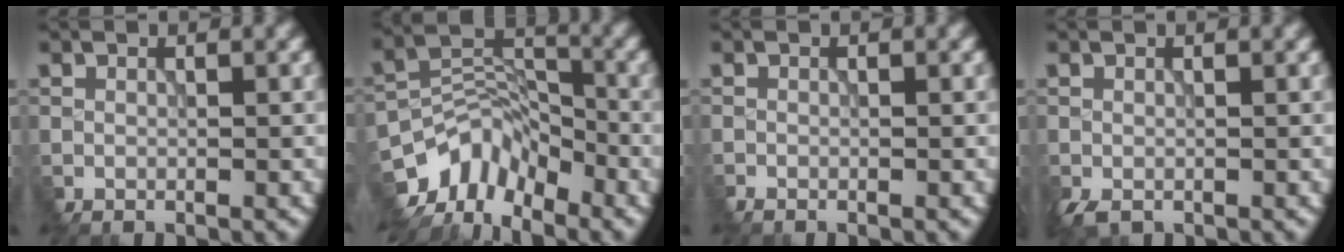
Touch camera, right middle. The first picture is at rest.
{"total": 6.5, "force": [-5.4, 3.2, 1.5], "torque": [-0.006, 0.000, -0.114]}
{"total": 0.6, "force": [-0.6, 0.0, 0.0], "torque": [-0.002, -0.001, -0.013]}
{"total": 1.2, "force": [-0.5, 0.8, 0.6], "torque": [-0.022, -0.002, -0.013]}